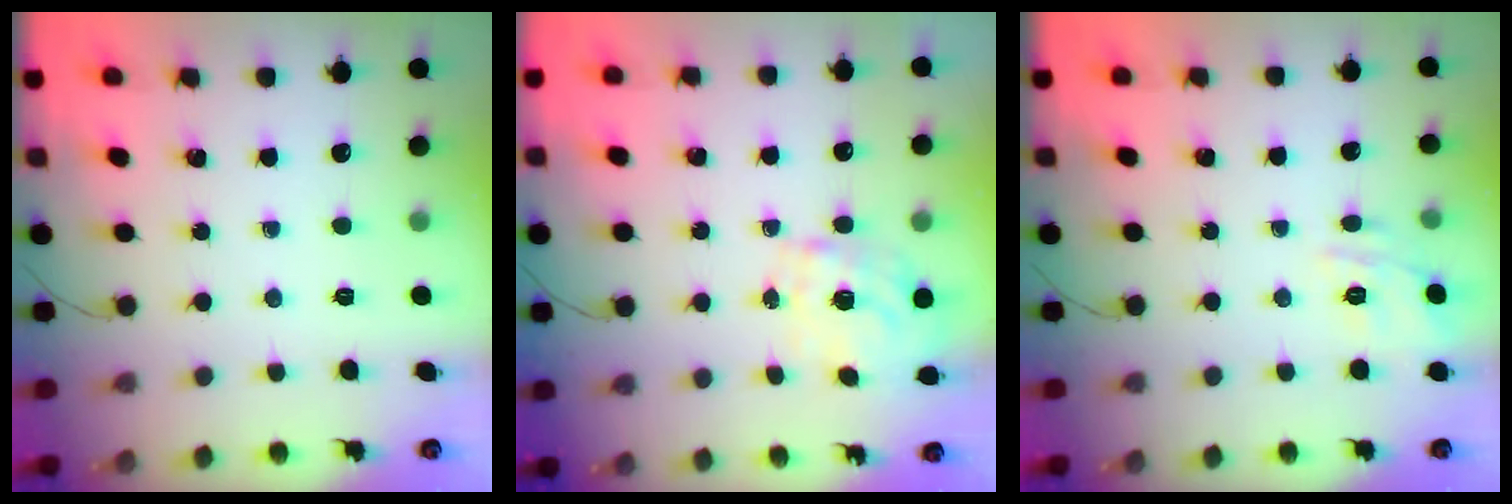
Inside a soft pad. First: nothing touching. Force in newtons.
{"total": 1.3, "press": 1.1, "slide": 0.6}
{"total": 10.1, "press": 10.0, "slide": 1.3}